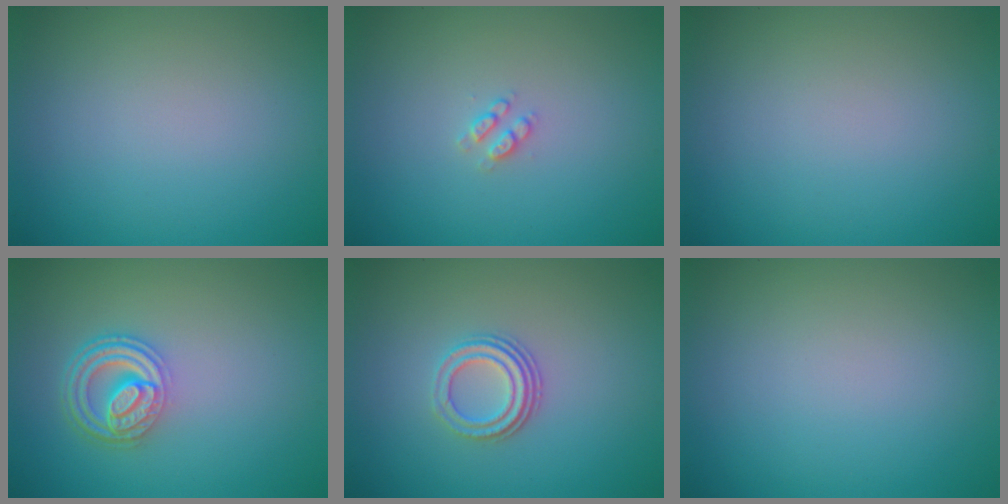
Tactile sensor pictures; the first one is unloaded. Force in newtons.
{"total": 1.2, "press": 1.1, "slide": 0.3}
{"total": 0.0}
{"total": 4.6, "press": 3.4, "slide": 3.0}
{"total": 2.9, "press": 2.2, "slide": 1.9}
{"total": 0.0}